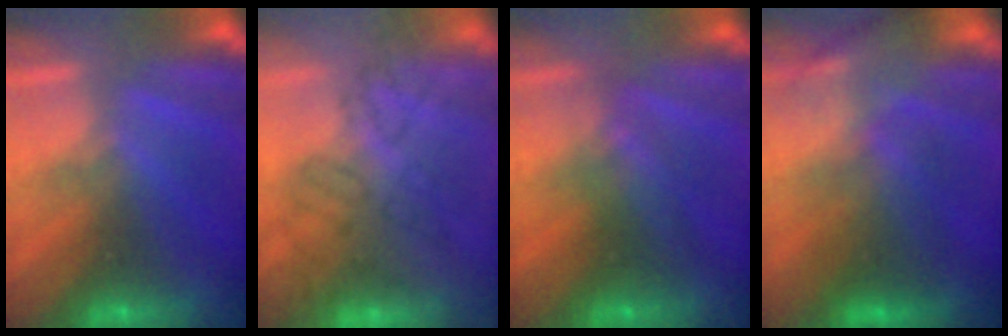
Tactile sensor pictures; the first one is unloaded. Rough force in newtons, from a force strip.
{"total": 4.6}
{"total": 2.9}
{"total": 2.6}